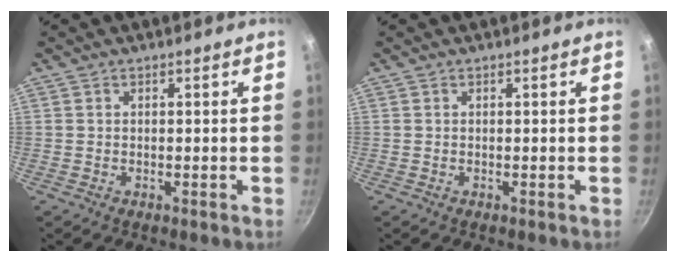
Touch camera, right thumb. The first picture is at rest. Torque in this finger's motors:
{"motor_torque": [0.00, 0.00, 0.00, 0.00, 0.03]}